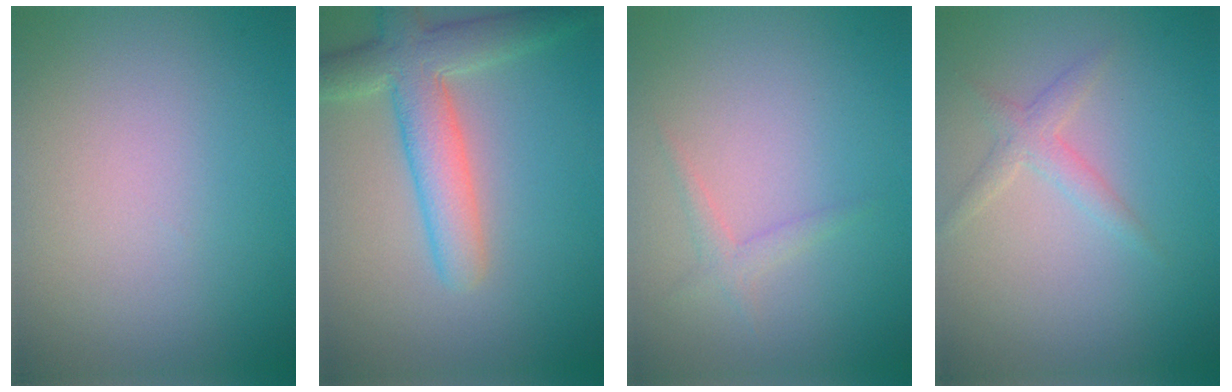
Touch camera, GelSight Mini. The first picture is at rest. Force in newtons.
{"total": 5.7, "press": 5.7, "slide": 0.2}
{"total": 1.2, "press": 1.1, "slide": 0.1}
{"total": 1.7, "press": 1.7, "slide": 0.1}